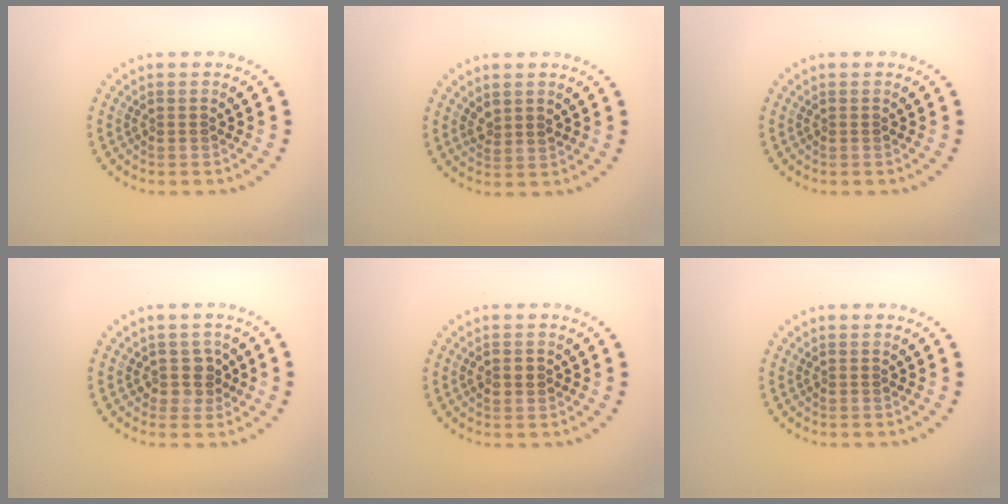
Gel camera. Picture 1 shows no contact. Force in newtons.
{"total": 1.3, "press": 1.1, "slide": 0.6}
{"total": 0.0}
{"total": 2.1, "press": 1.8, "slide": 1.1}
{"total": 1.7, "press": 1.7, "slide": 0.1}
{"total": 0.0}